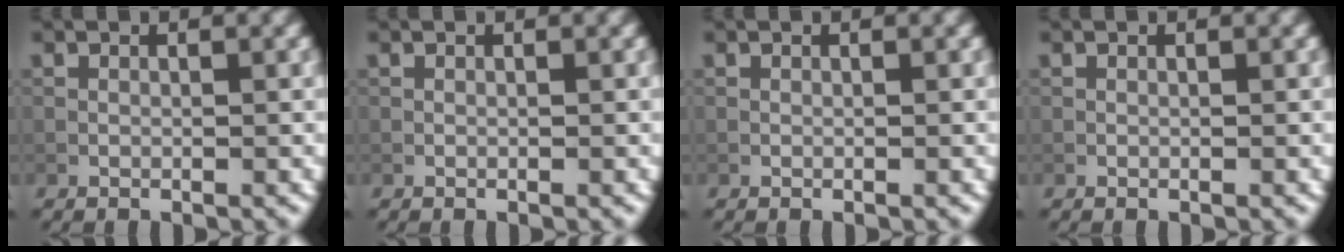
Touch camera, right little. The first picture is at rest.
{"total": 0.0}
{"total": 0.0}
{"total": 0.0}